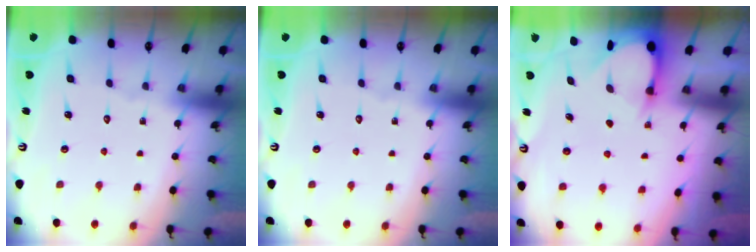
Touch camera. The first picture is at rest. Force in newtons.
{"total": 0.0}
{"total": 3.5, "press": 3.4, "slide": 0.4}